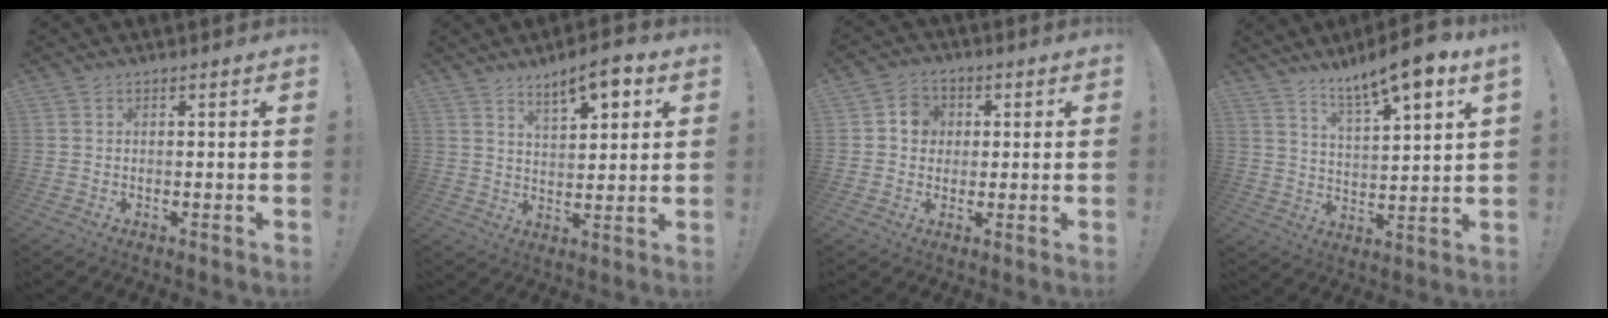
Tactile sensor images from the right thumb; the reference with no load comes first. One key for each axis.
{"total": 9.0, "fx": 6.1, "fy": 3.0, "fz": 5.9, "tx": -0.089, "ty": -0.029, "tz": 0.104}
{"total": 6.5, "fx": 1.3, "fy": 5.8, "fz": 2.6, "tx": -0.031, "ty": 0.002, "tz": 0.025}
{"total": 10.7, "fx": 8.2, "fy": 0.9, "fz": 6.8, "tx": -0.121, "ty": -0.051, "tz": 0.137}